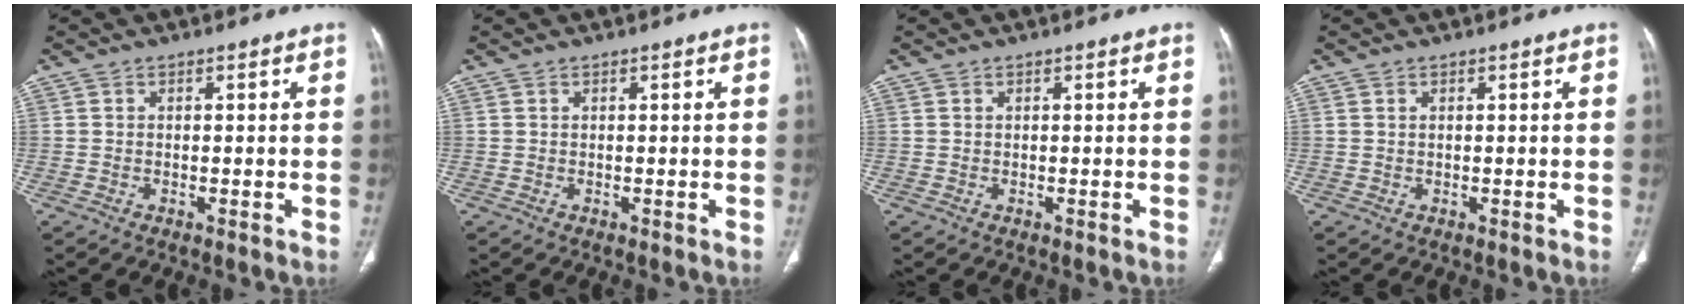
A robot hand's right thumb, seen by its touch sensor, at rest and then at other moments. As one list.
[{"total": 0.0}, {"total": 0.0}, {"total": 0.0}]